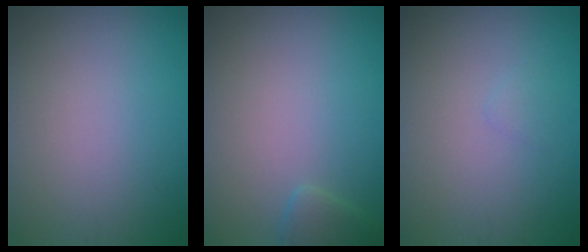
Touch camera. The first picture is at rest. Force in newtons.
{"total": 1.4, "press": 1.4, "slide": 0.1}
{"total": 0.5, "press": 0.5, "slide": 0.1}